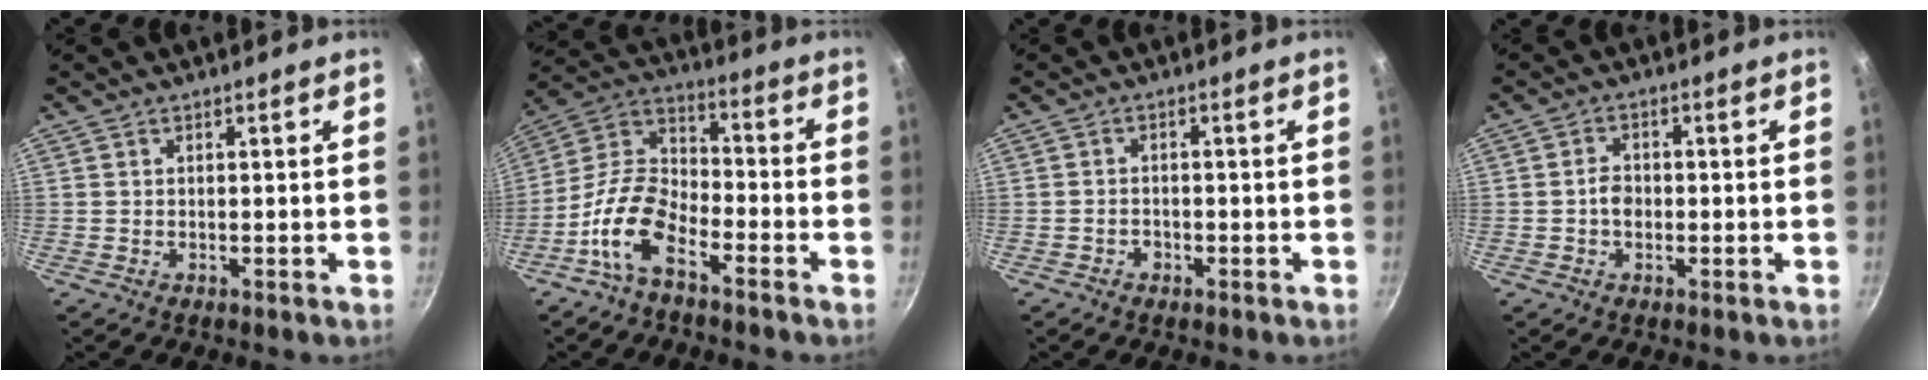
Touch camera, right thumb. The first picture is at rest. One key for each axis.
{"total": 12.5, "fx": -6.9, "fy": 6.1, "fz": 8.4, "tx": -0.159, "ty": 0.064, "tz": -0.153}
{"total": 1.8, "fx": -1.0, "fy": 1.4, "fz": 0.7, "tx": -0.008, "ty": 0.011, "tz": -0.015}
{"total": 2.9, "fx": -0.5, "fy": 2.2, "fz": 1.8, "tx": -0.017, "ty": 0.010, "tz": -0.009}